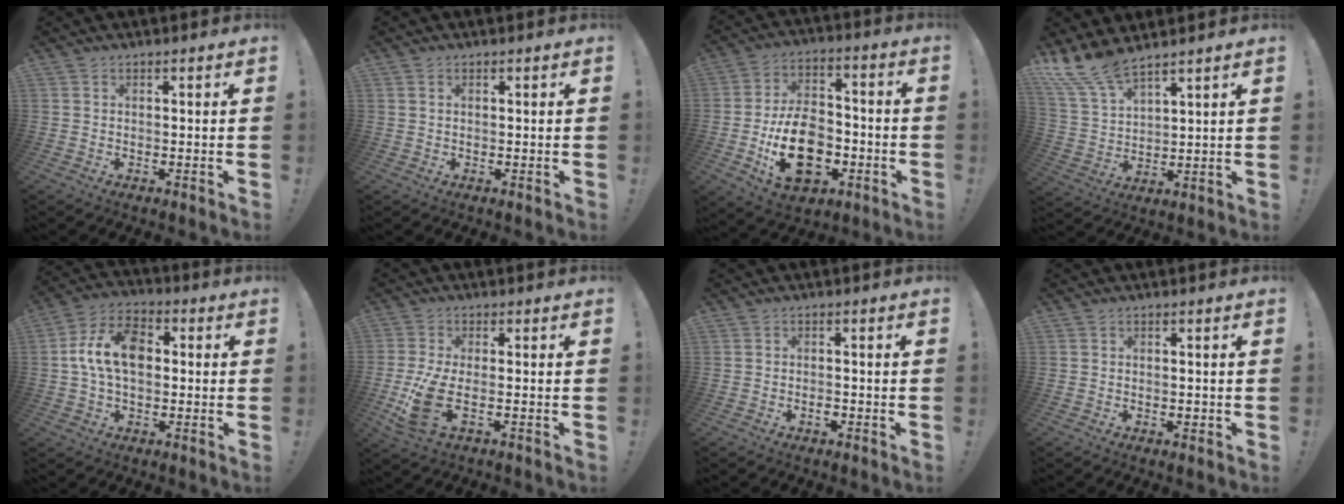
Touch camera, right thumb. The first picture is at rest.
{"total": 0.5, "force": [0.2, 0.3, 0.4], "torque": [-0.001, -0.001, 0.003]}
{"total": 19.7, "force": [-5.9, 13.2, 13.4], "torque": [-0.209, 0.036, -0.088]}
{"total": 9.9, "force": [8.8, 2.5, 3.6], "torque": [-0.088, -0.053, 0.171]}
{"total": 13.3, "force": [0.8, 8.8, 9.9], "torque": [-0.176, 0.011, 0.015]}
{"total": 9.7, "force": [-2.1, 3.6, 8.8], "torque": [-0.193, -0.011, -0.035]}
{"total": 1.5, "force": [-1.0, 0.6, 0.9], "torque": [-0.008, -0.001, -0.019]}
{"total": 0.9, "force": [-0.3, 0.6, 0.6], "torque": [-0.010, 0.004, -0.003]}